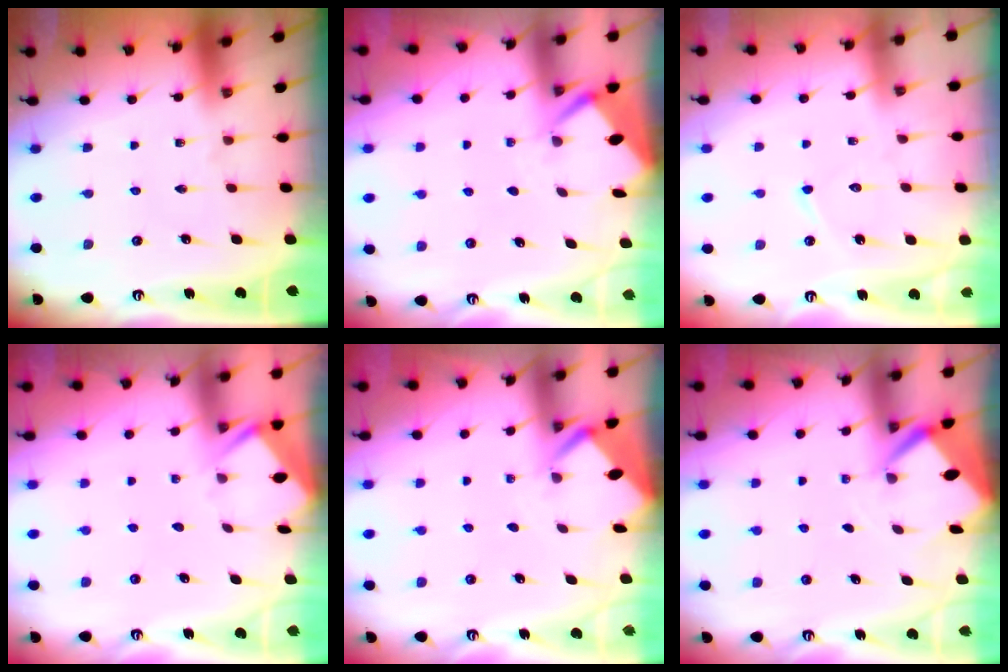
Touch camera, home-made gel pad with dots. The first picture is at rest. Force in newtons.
{"total": 2.7, "press": 2.7, "slide": 0.4}
{"total": 5.0, "press": 5.0, "slide": 0.4}
{"total": 3.7, "press": 3.7, "slide": 0.3}
{"total": 2.5, "press": 2.5, "slide": 0.2}
{"total": 3.0, "press": 3.0, "slide": 0.2}